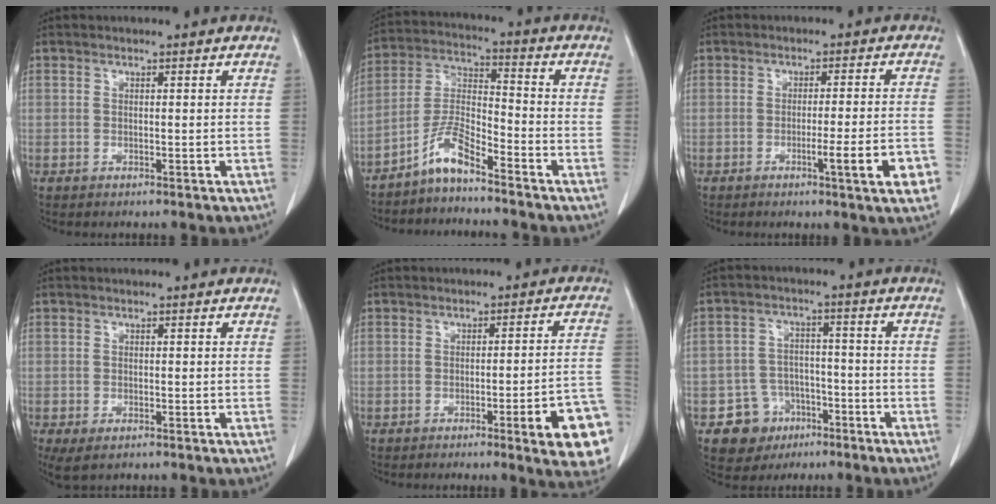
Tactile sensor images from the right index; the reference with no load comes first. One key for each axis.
{"total": 6.6, "fx": -5.2, "fy": 0.9, "fz": 4.0, "tx": -0.094, "ty": 0.000, "tz": -0.106}
{"total": 7.9, "fx": -3.2, "fy": -0.4, "fz": 7.2, "tx": -0.091, "ty": -0.012, "tz": -0.044}
{"total": 3.2, "fx": -1.9, "fy": 1.3, "fz": 2.2, "tx": -0.049, "ty": -0.012, "tz": -0.025}
{"total": 11.7, "fx": -5.1, "fy": 0.9, "fz": 10.5, "tx": -0.074, "ty": 0.010, "tz": -0.060}
{"total": 7.2, "fx": -3.7, "fy": 6.1, "fz": 1.1, "tx": -0.015, "ty": 0.012, "tz": -0.049}